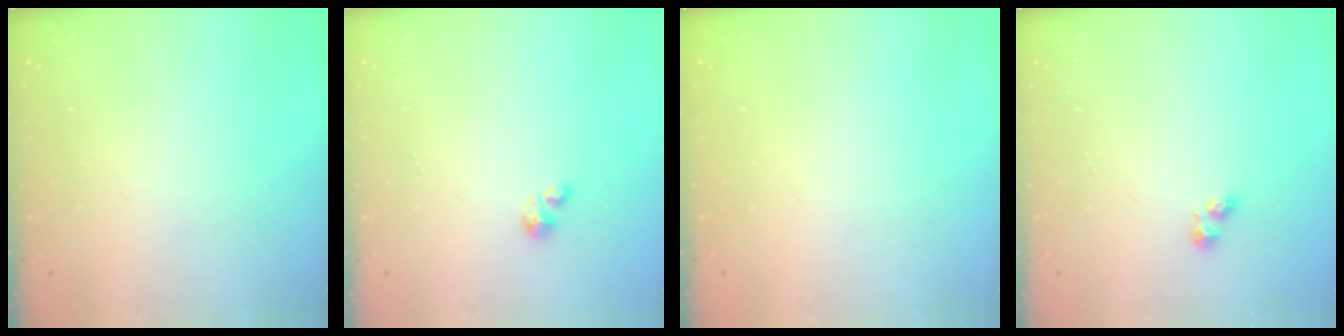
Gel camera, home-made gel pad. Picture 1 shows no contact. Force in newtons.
{"total": 2.0, "press": 2.0, "slide": 0.2}
{"total": 0.0}
{"total": 2.6, "press": 2.6, "slide": 0.2}